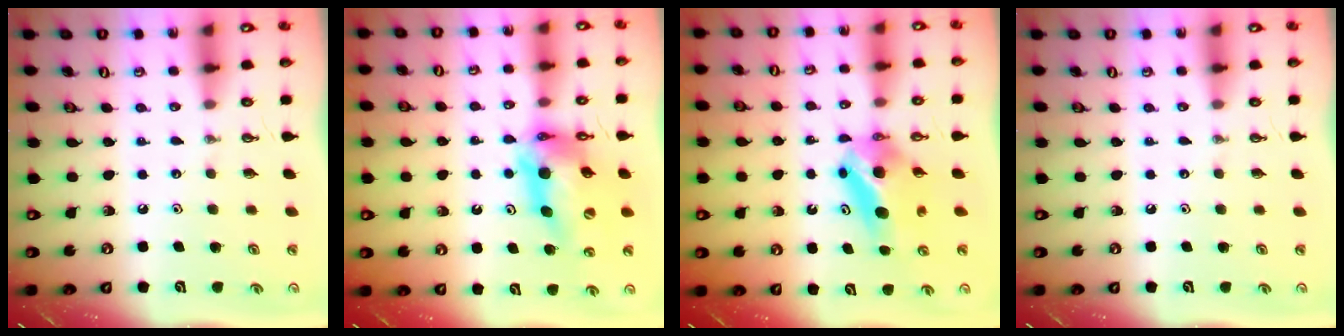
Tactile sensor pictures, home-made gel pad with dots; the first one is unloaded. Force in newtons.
{"total": 15.7, "press": 15.6, "slide": 1.4}
{"total": 6.6, "press": 5.9, "slide": 3.0}
{"total": 0.0}